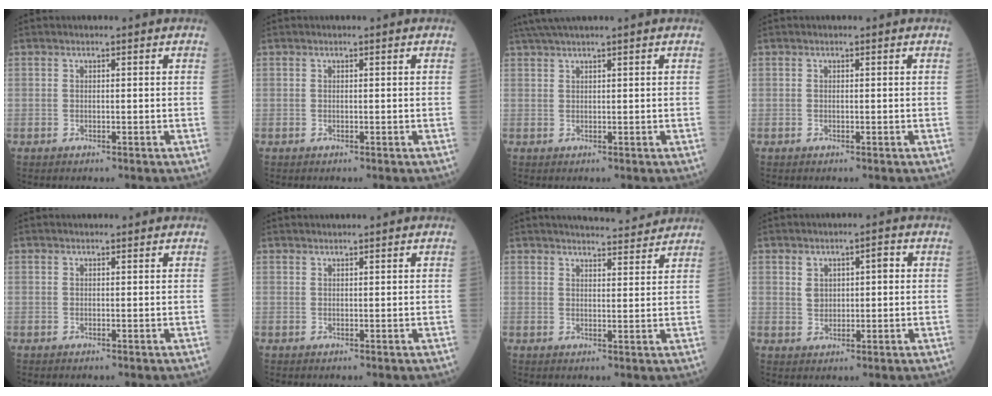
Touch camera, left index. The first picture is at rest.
{"total": 0.0}
{"total": 3.6, "force": [2.9, -0.8, 1.9], "torque": [-0.039, 0.021, 0.060]}
{"total": 0.0}
{"total": 1.4, "force": [1.3, 0.3, 0.5], "torque": [-0.009, 0.018, 0.020]}
{"total": 1.1, "force": [1.1, -0.1, 0.2], "torque": [-0.004, 0.015, 0.025]}
{"total": 9.3, "force": [8.9, 1.0, 2.5], "torque": [-0.034, 0.006, 0.112]}
{"total": 3.7, "force": [1.1, 2.3, 2.8], "torque": [-0.048, 0.017, 0.022]}